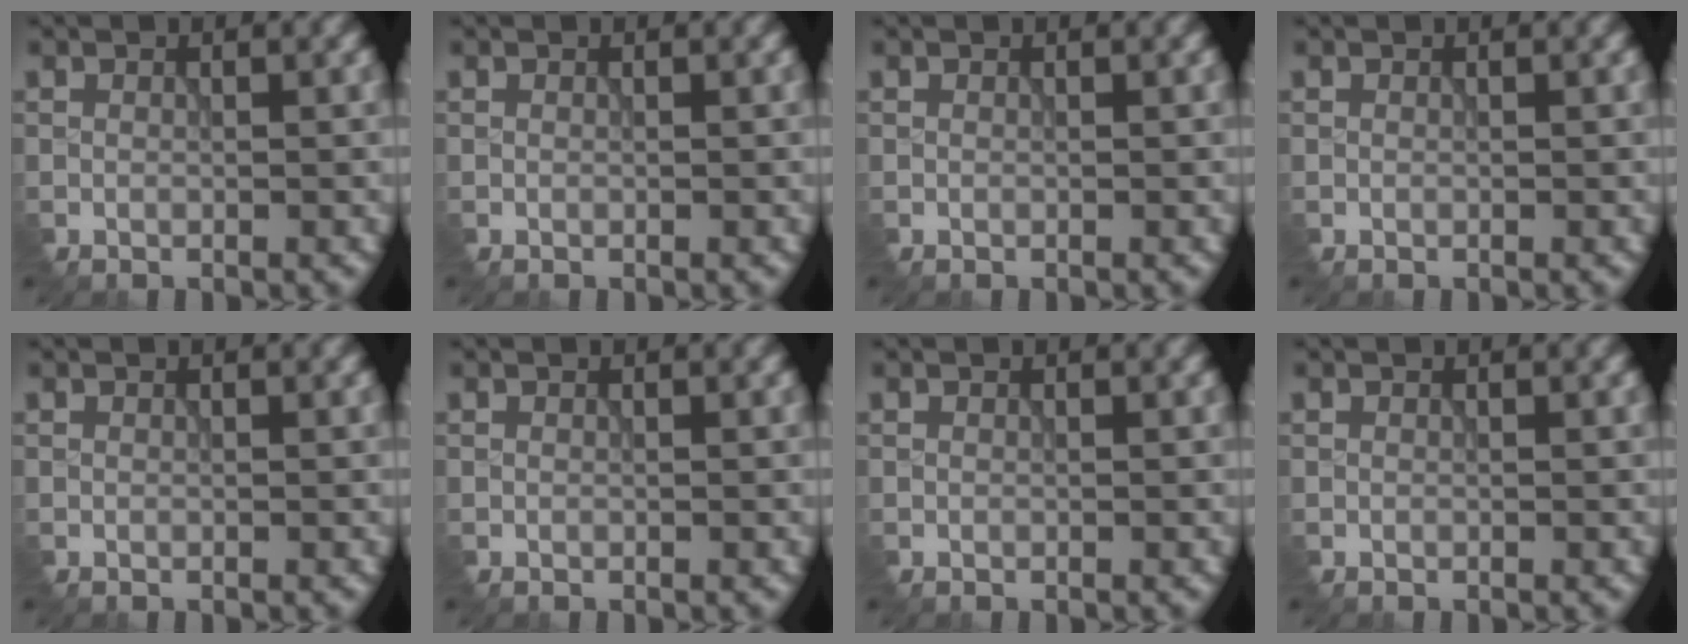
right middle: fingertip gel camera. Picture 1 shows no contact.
{"total": 0.0}
{"total": 0.0}
{"total": 0.0}
{"total": 0.0}
{"total": 0.0}
{"total": 0.0}
{"total": 0.0}